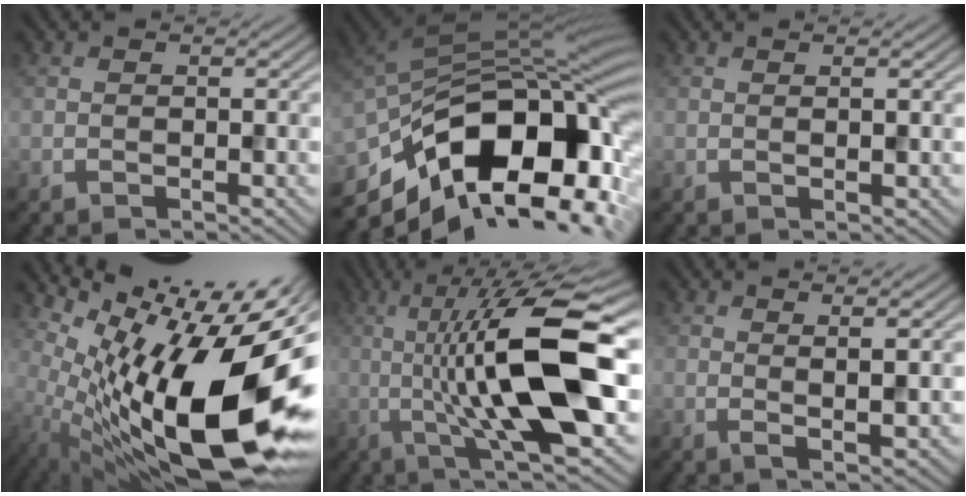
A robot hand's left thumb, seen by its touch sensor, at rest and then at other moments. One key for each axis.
{"total": 16.2, "fx": -7.0, "fy": 8.4, "fz": 12.0, "tx": -0.206, "ty": -0.021, "tz": -0.109}
{"total": 0.8, "fx": 0.4, "fy": 0.1, "fz": 0.7, "tx": -0.013, "ty": 0.002, "tz": 0.007}
{"total": 20.2, "fx": 0.2, "fy": 7.6, "fz": 18.7, "tx": -0.314, "ty": -0.047, "tz": 0.011}
{"total": 15.2, "fx": -0.1, "fy": 3.8, "fz": 14.8, "tx": -0.235, "ty": 0.012, "tz": -0.009}
{"total": 3.5, "fx": 1.7, "fy": 0.6, "fz": 3.0, "tx": -0.051, "ty": -0.006, "tz": 0.032}